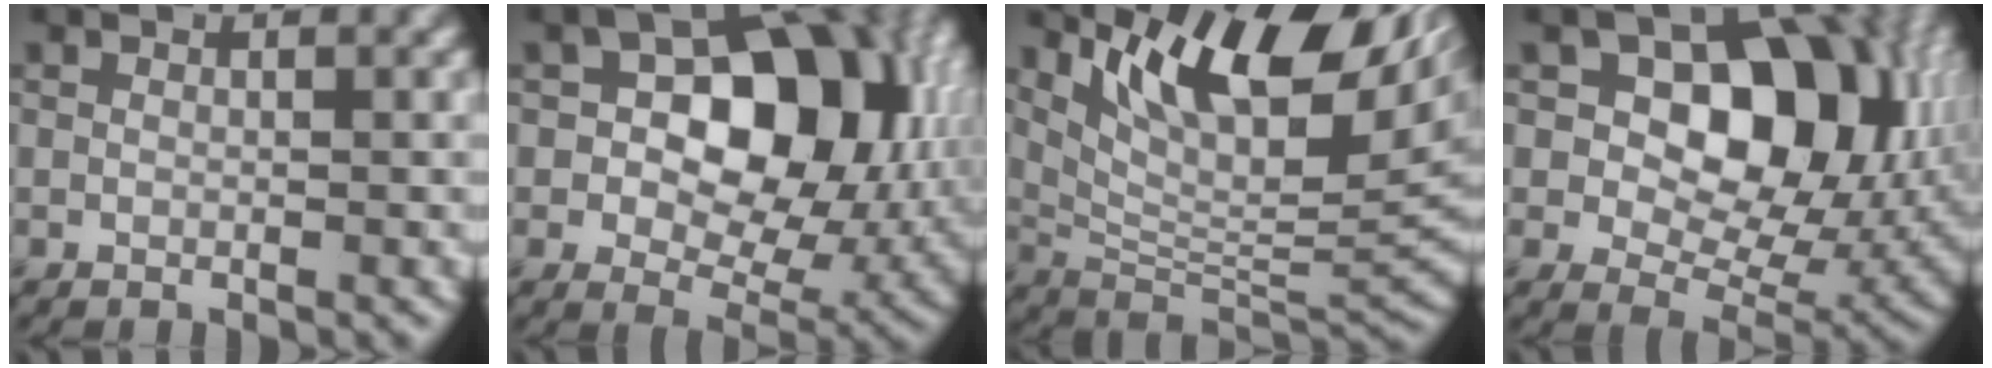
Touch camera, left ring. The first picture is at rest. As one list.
[{"total": 12.1, "force": [1.5, 7.6, 9.3], "torque": [-0.109, 0.014, 0.016]}, {"total": 13.4, "force": [6.2, 4.8, 10.9], "torque": [-0.169, 0.005, 0.110]}, {"total": 12.4, "force": [2.9, 8.1, 8.9], "torque": [-0.103, 0.008, 0.031]}]